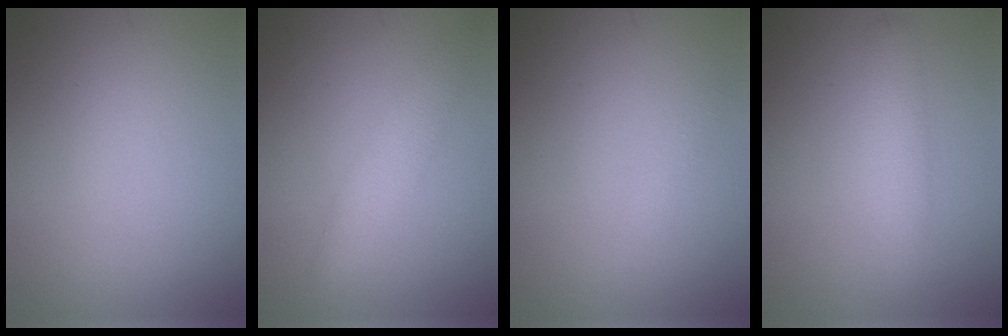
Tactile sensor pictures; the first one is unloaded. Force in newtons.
{"total": 2.9, "press": 2.9, "slide": 0.1}
{"total": 1.0, "press": 0.9, "slide": 0.1}
{"total": 3.0, "press": 3.0, "slide": 0.1}